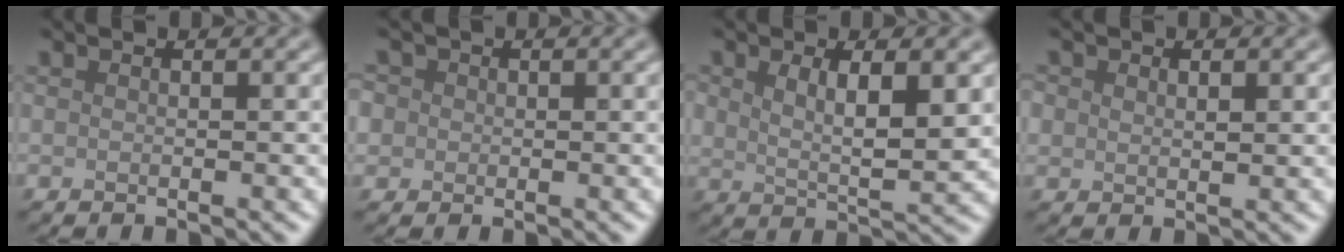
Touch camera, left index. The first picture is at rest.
{"total": 3.3, "force": [1.0, 2.8, 1.3], "torque": [-0.018, 0.023, -0.001]}
{"total": 4.4, "force": [1.7, 1.7, 3.7], "torque": [-0.073, -0.007, 0.033]}
{"total": 1.8, "force": [0.8, 1.3, 0.9], "torque": [-0.015, -0.001, 0.016]}